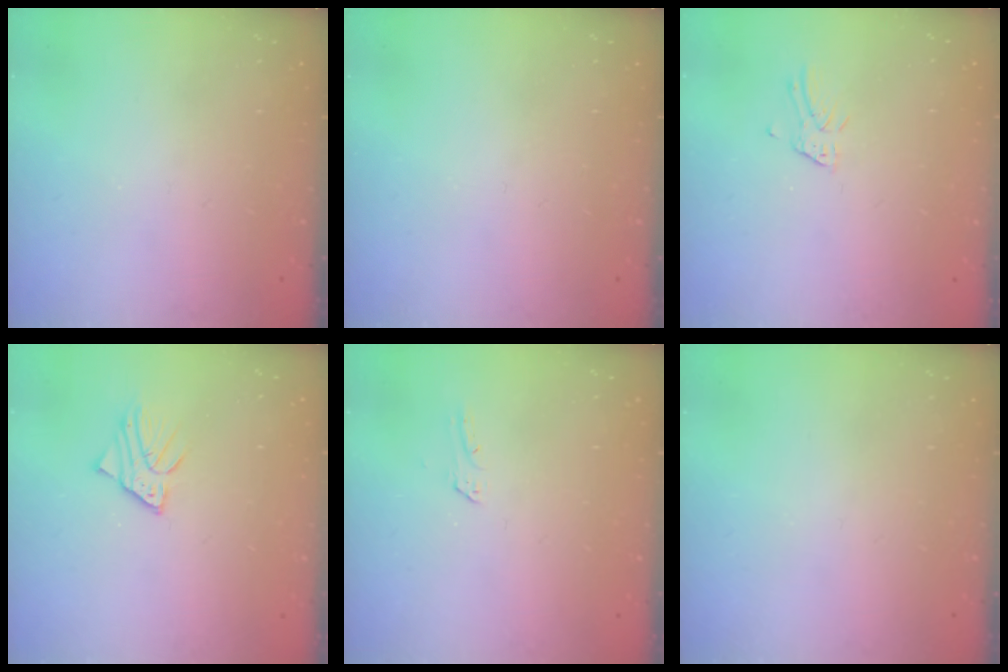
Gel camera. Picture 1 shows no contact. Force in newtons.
{"total": 0.0}
{"total": 2.8, "press": 2.8, "slide": 0.1}
{"total": 4.3, "press": 4.2, "slide": 0.4}
{"total": 1.6, "press": 1.6, "slide": 0.2}
{"total": 0.0}